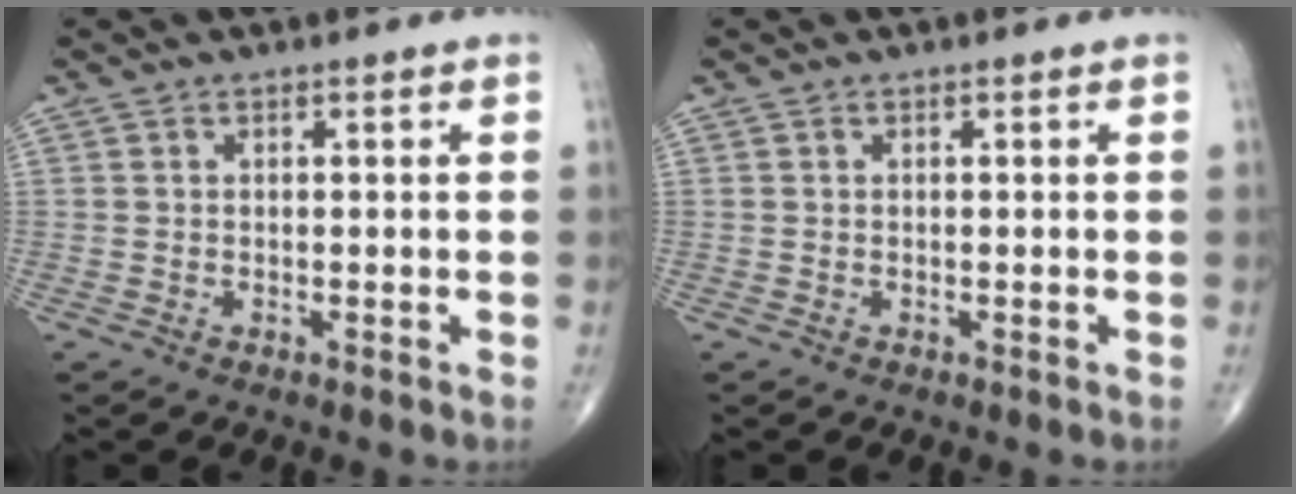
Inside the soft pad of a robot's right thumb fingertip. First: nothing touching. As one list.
[{"total": 0.0}]